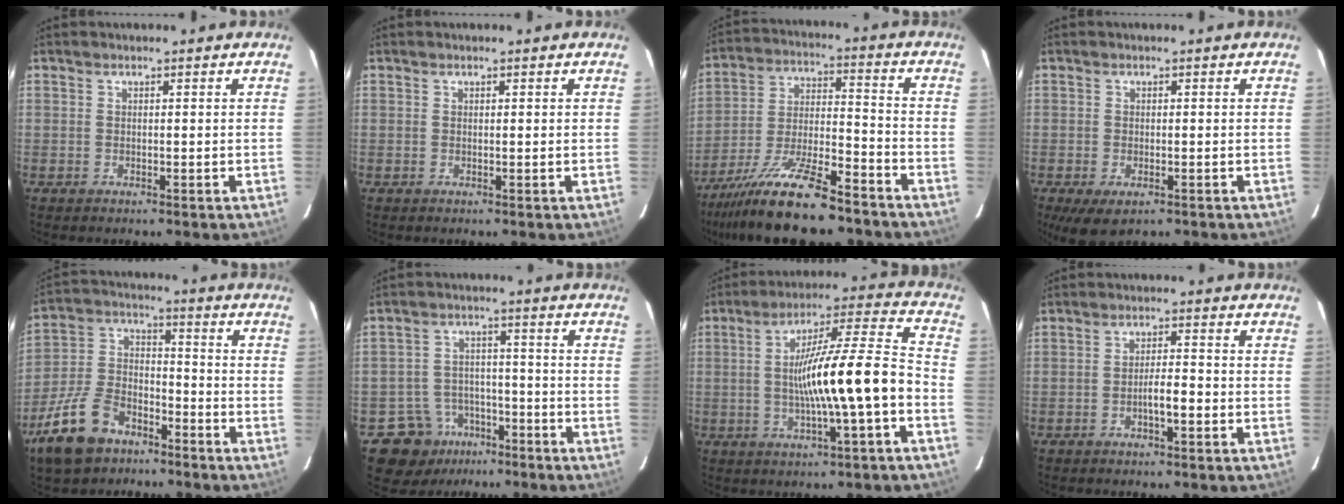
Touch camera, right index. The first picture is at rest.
{"total": 0.0}
{"total": 16.0, "force": [-12.7, 2.2, 9.5], "torque": [-0.189, -0.019, -0.226]}
{"total": 5.0, "force": [-3.0, 2.3, 3.4], "torque": [-0.059, -0.011, -0.043]}
{"total": 12.7, "force": [-8.4, 6.7, 6.7], "torque": [-0.156, 0.000, -0.161]}
{"total": 9.1, "force": [-5.4, 7.2, 1.0], "torque": [-0.018, 0.030, -0.075]}
{"total": 15.0, "force": [-2.6, 0.2, 14.7], "torque": [-0.245, 0.018, -0.042]}
{"total": 3.4, "force": [-1.2, 0.6, 3.1], "torque": [-0.049, 0.005, -0.019]}